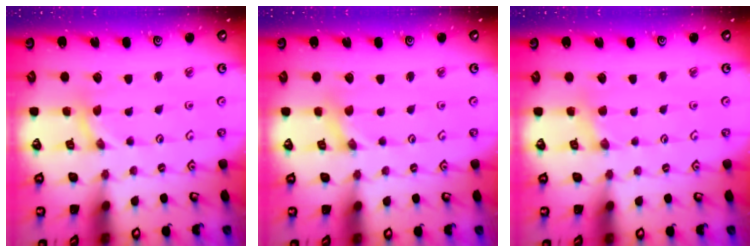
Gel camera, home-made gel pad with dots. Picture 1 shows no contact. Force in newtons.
{"total": 0.0}
{"total": 2.5, "press": 2.5, "slide": 0.3}